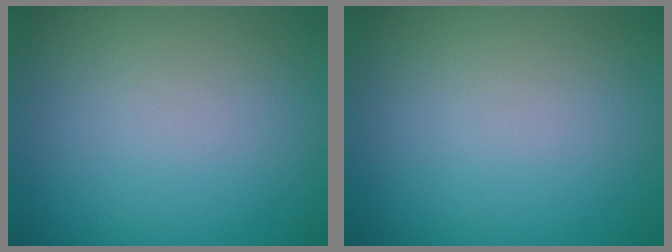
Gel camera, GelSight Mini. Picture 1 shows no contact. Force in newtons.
{"total": 0.0}